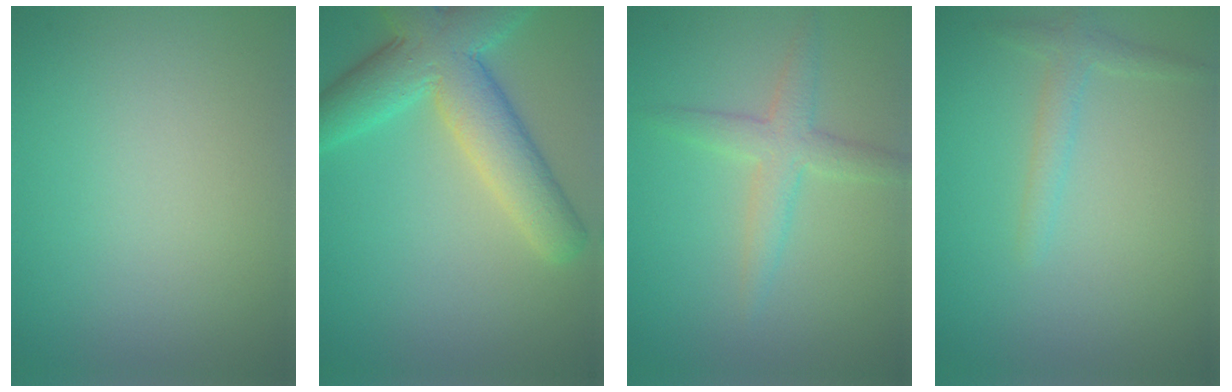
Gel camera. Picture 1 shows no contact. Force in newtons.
{"total": 7.8, "press": 7.8, "slide": 0.5}
{"total": 2.8, "press": 2.8, "slide": 0.1}
{"total": 1.3, "press": 1.3, "slide": 0.1}